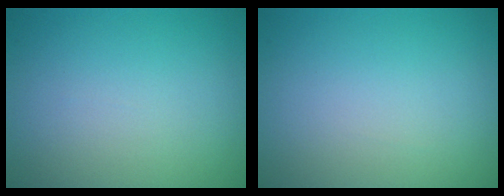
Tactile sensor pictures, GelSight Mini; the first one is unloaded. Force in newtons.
{"total": 0.0}